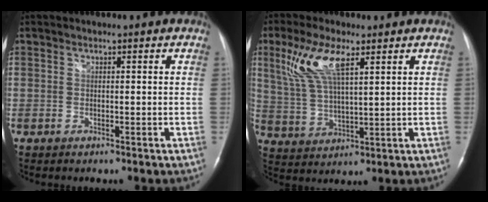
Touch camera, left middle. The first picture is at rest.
{"total": 9.5, "force": [4.6, 2.5, 8.0], "torque": [-0.181, 0.010, 0.097]}